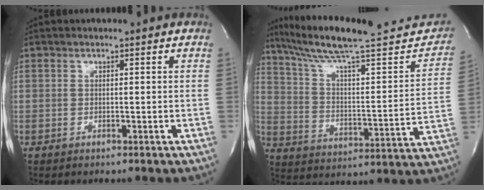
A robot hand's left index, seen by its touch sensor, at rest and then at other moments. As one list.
[{"total": 26.7, "force": [23.2, 3.6, 12.9], "torque": [-0.199, -0.016, 0.326]}]